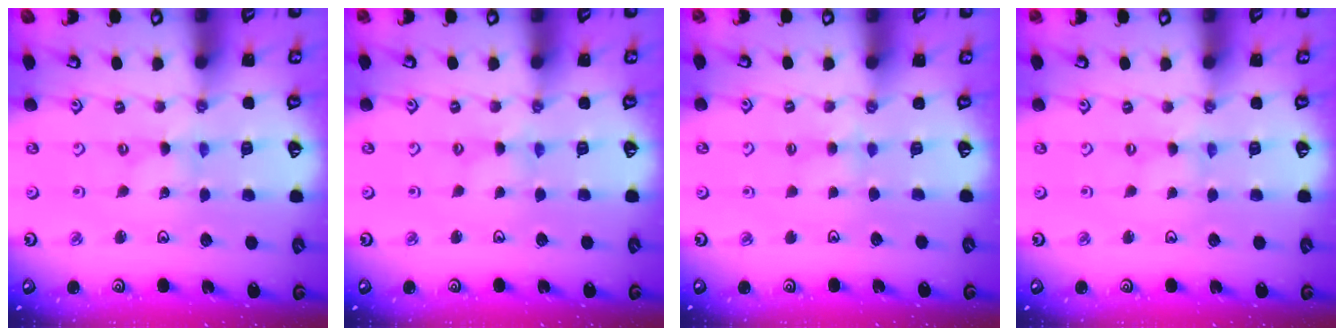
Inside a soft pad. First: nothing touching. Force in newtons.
{"total": 1.3, "press": 1.2, "slide": 0.4}
{"total": 2.9, "press": 2.8, "slide": 0.3}
{"total": 0.0}